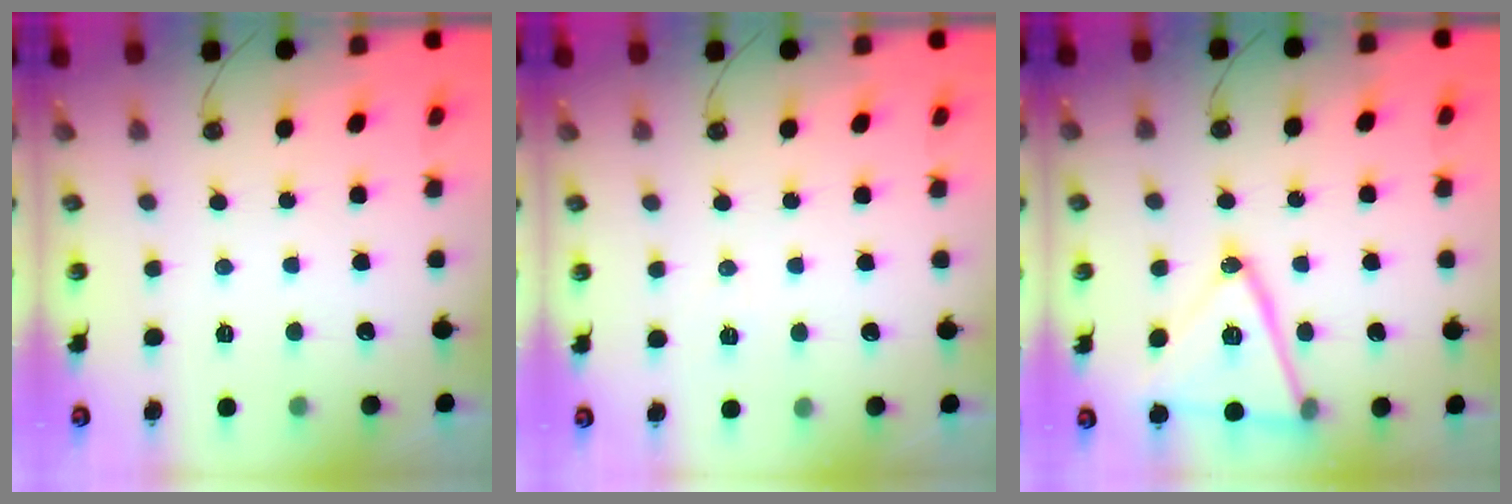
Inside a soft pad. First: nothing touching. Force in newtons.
{"total": 5.9, "press": 4.1, "slide": 4.2}
{"total": 18.1, "press": 17.8, "slide": 3.4}